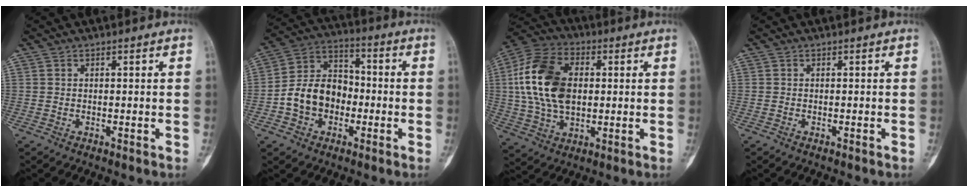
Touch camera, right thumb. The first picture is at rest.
{"total": 12.4, "force": [-2.7, 9.6, 7.2], "torque": [-0.102, 0.046, -0.057]}
{"total": 17.6, "force": [1.9, 11.3, 13.4], "torque": [-0.255, 0.014, 0.032]}
{"total": 0.0}